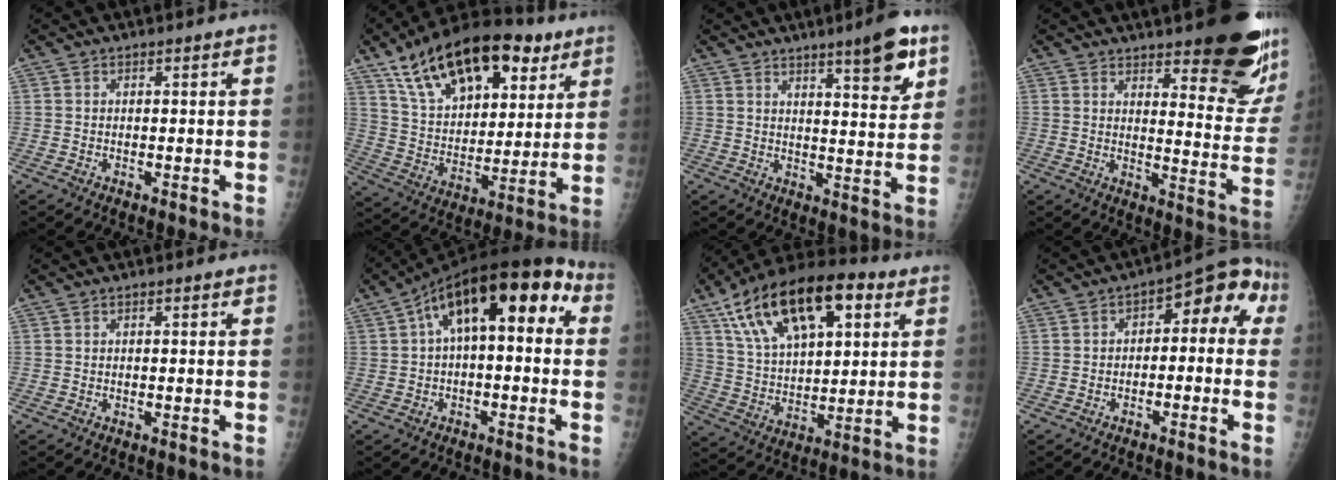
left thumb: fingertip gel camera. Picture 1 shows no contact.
{"total": 25.0, "force": [13.7, 13.0, 16.5], "torque": [-0.246, -0.019, 0.235]}
{"total": 9.3, "force": [5.6, 1.6, 7.2], "torque": [-0.090, -0.034, 0.078]}
{"total": 19.8, "force": [13.6, 5.6, 13.2], "torque": [-0.133, -0.093, 0.167]}
{"total": 0.6, "force": [0.2, 0.2, 0.6], "torque": [-0.010, 0.002, 0.002]}
{"total": 15.6, "force": [3.0, 7.4, 13.4], "torque": [-0.176, 0.050, 0.034]}
{"total": 23.2, "force": [10.7, 11.2, 17.3], "torque": [-0.282, -0.004, 0.188]}
{"total": 9.2, "force": [-0.3, 5.4, 7.5], "torque": [-0.059, 0.053, -0.016]}